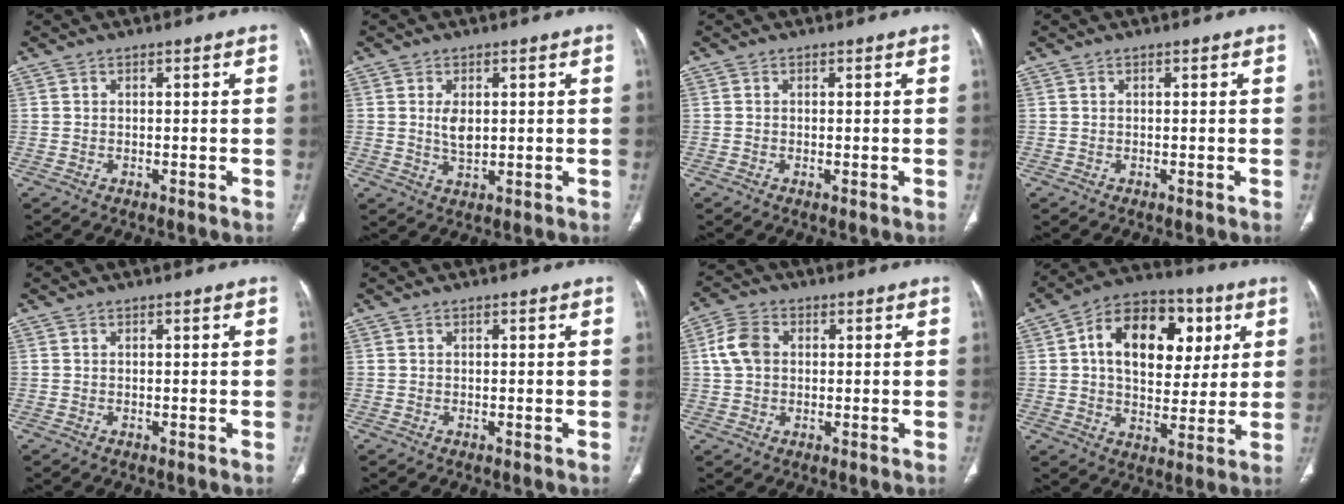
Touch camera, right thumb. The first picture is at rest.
{"total": 3.9, "force": [0.7, 2.2, 3.2], "torque": [-0.055, -0.010, 0.019]}
{"total": 0.5, "force": [-0.1, 0.2, 0.5], "torque": [-0.013, -0.003, -0.002]}
{"total": 0.0}
{"total": 0.0}
{"total": 0.0}
{"total": 6.2, "force": [0.9, 4.6, 4.1], "torque": [-0.081, 0.012, 0.014]}
{"total": 19.0, "force": [4.9, 12.2, 13.8], "torque": [-0.178, 0.007, 0.075]}